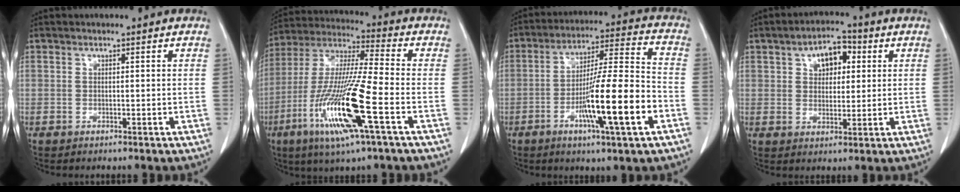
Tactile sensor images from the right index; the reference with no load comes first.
{"total": 18.8, "force": [-6.9, 1.1, 17.5], "torque": [-0.373, -0.028, -0.131]}
{"total": 16.5, "force": [-5.8, 0.9, 15.4], "torque": [-0.264, -0.005, -0.094]}
{"total": 8.0, "force": [2.7, 4.8, 5.9], "torque": [-0.103, 0.024, 0.045]}